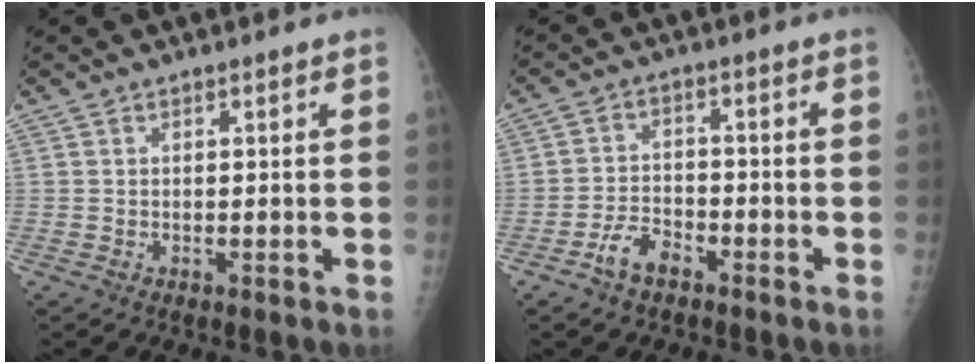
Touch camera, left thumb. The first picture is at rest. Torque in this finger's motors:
{"motor_torque": [-0.01, 0.05, 0.08, 0.00, 0.03]}